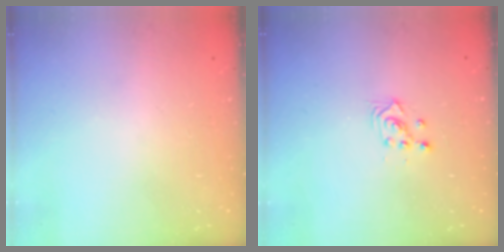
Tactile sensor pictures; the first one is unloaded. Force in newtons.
{"total": 2.3, "press": 2.3, "slide": 0.3}